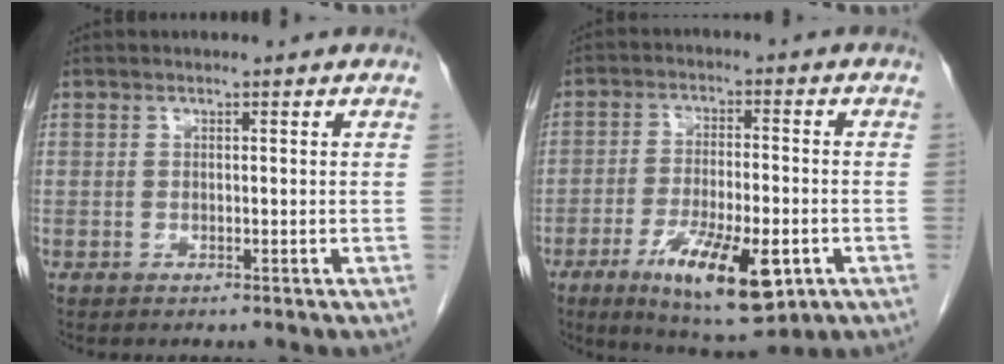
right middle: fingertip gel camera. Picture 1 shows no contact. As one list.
[{"total": 13.7, "force": [-5.8, 3.8, 11.8], "torque": [-0.200, -0.020, -0.083]}]